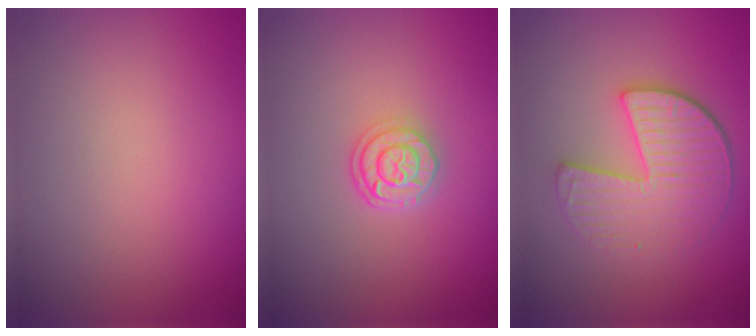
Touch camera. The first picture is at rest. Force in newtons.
{"total": 2.7, "press": 2.2, "slide": 1.6}
{"total": 4.6, "press": 3.8, "slide": 2.5}